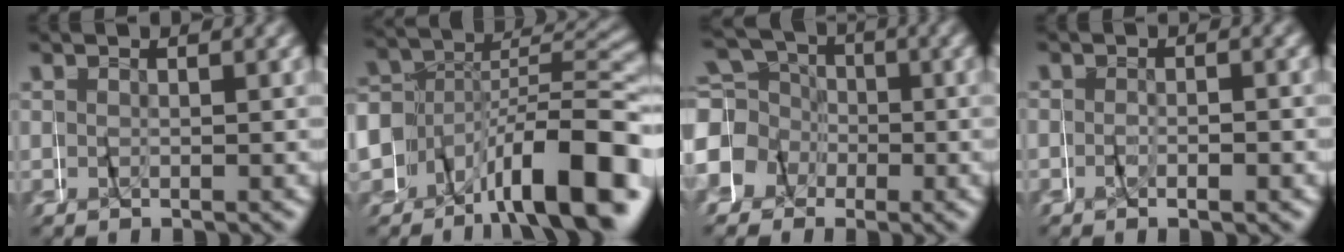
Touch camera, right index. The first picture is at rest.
{"total": 13.4, "force": [-5.2, 8.9, 8.5], "torque": [-0.154, -0.008, -0.089]}
{"total": 11.3, "force": [-0.4, 10.4, 4.6], "torque": [-0.093, -0.008, -0.027]}
{"total": 1.0, "force": [-0.9, 0.3, 0.3], "torque": [-0.012, -0.002, -0.019]}